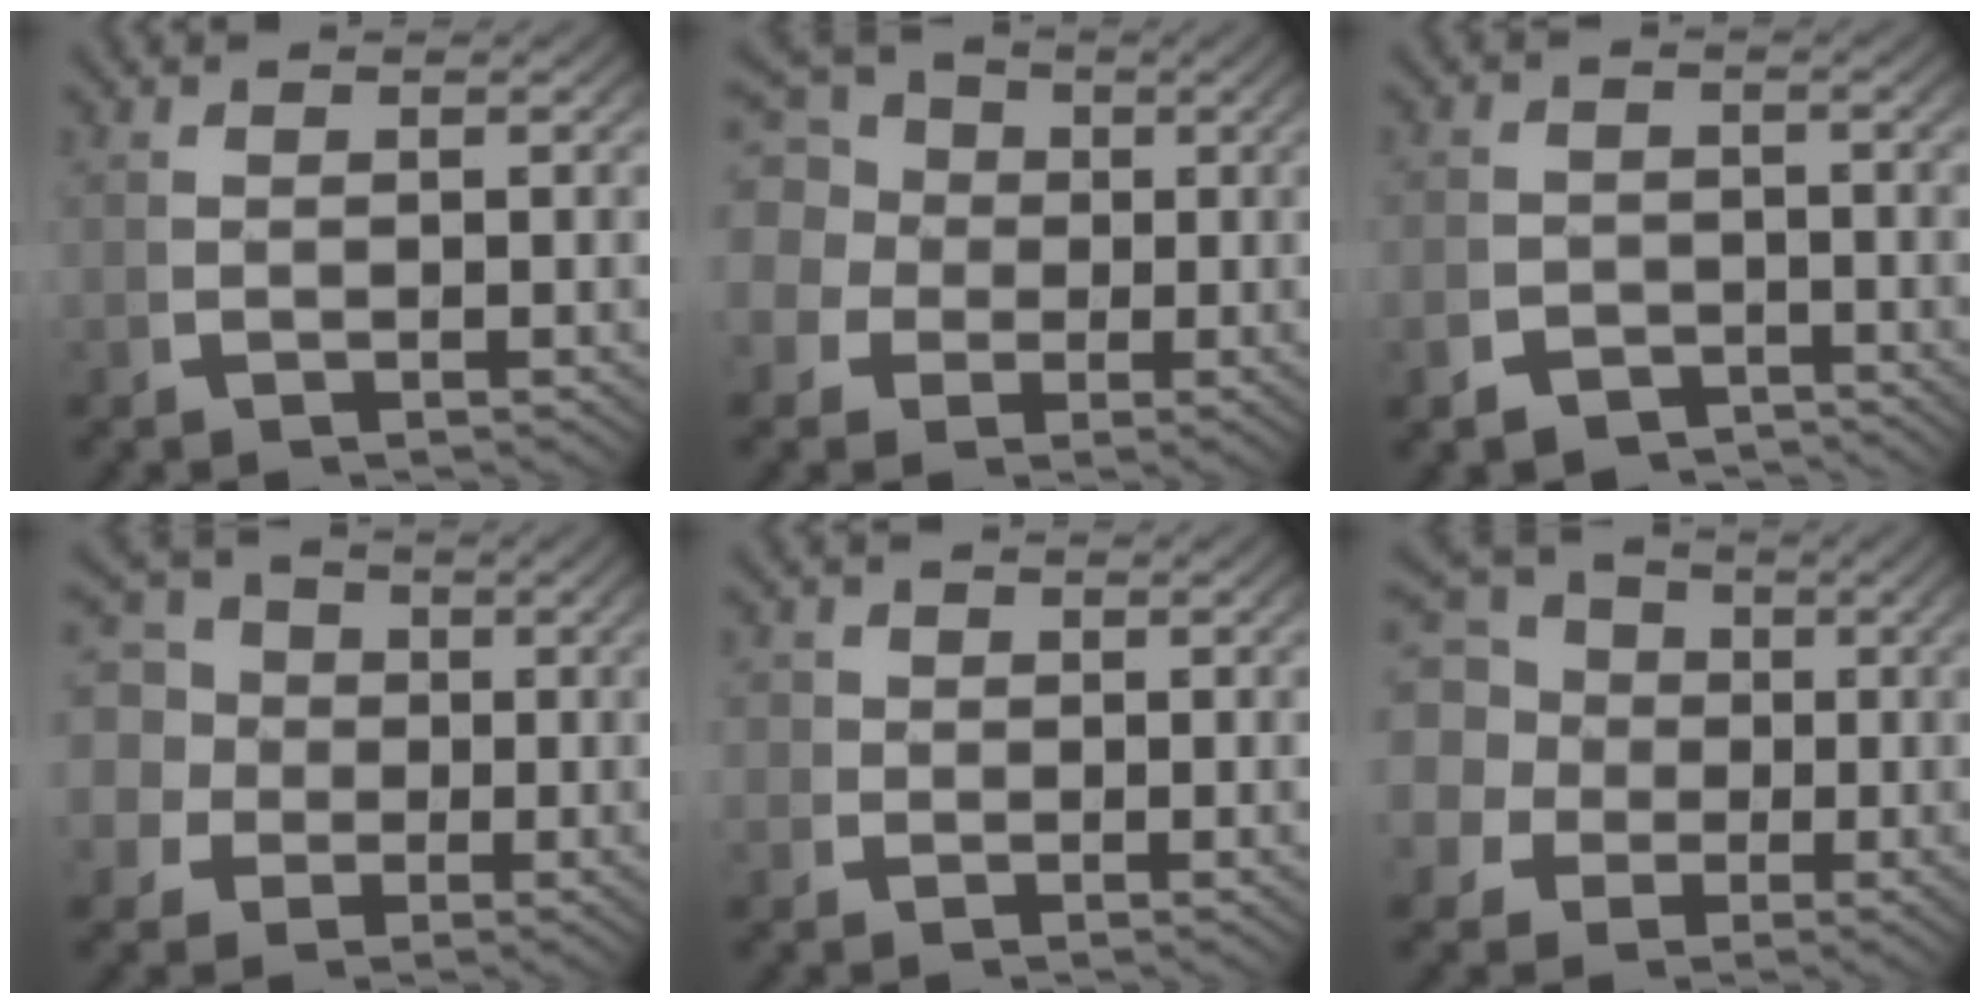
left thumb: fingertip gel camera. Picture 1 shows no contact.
{"total": 10.7, "force": [2.7, 9.4, 4.3], "torque": [-0.103, -0.005, 0.032]}
{"total": 3.8, "force": [-3.0, 2.3, 0.5], "torque": [-0.005, -0.018, -0.050]}
{"total": 10.2, "force": [1.1, 9.3, 4.0], "torque": [-0.105, -0.021, 0.009]}
{"total": 1.8, "force": [0.1, 1.8, 0.3], "torque": [-0.005, -0.007, -0.004]}
{"total": 11.7, "force": [2.1, 10.5, 4.6], "torque": [-0.114, -0.017, 0.026]}